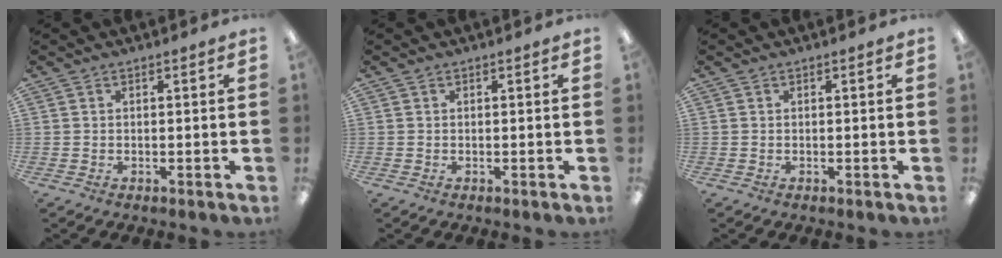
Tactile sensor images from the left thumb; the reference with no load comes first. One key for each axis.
{"total": 0.0}
{"total": 0.0}